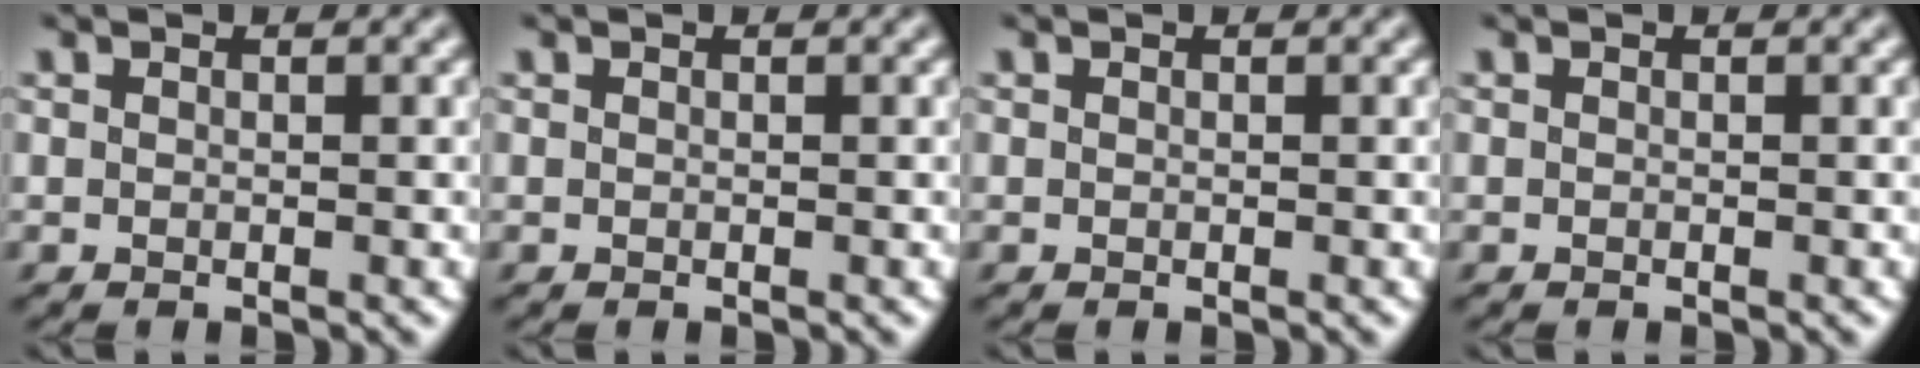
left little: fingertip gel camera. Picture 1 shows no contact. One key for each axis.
{"total": 0.0}
{"total": 0.0}
{"total": 0.0}